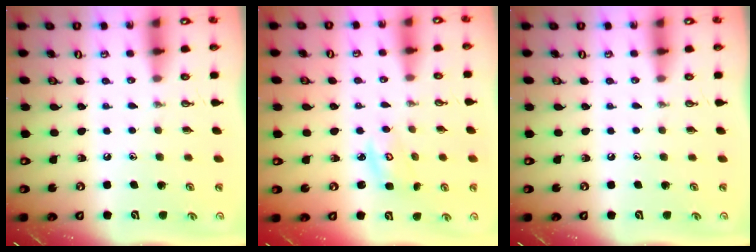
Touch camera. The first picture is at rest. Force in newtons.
{"total": 2.8, "press": 2.8, "slide": 0.2}
{"total": 0.0}